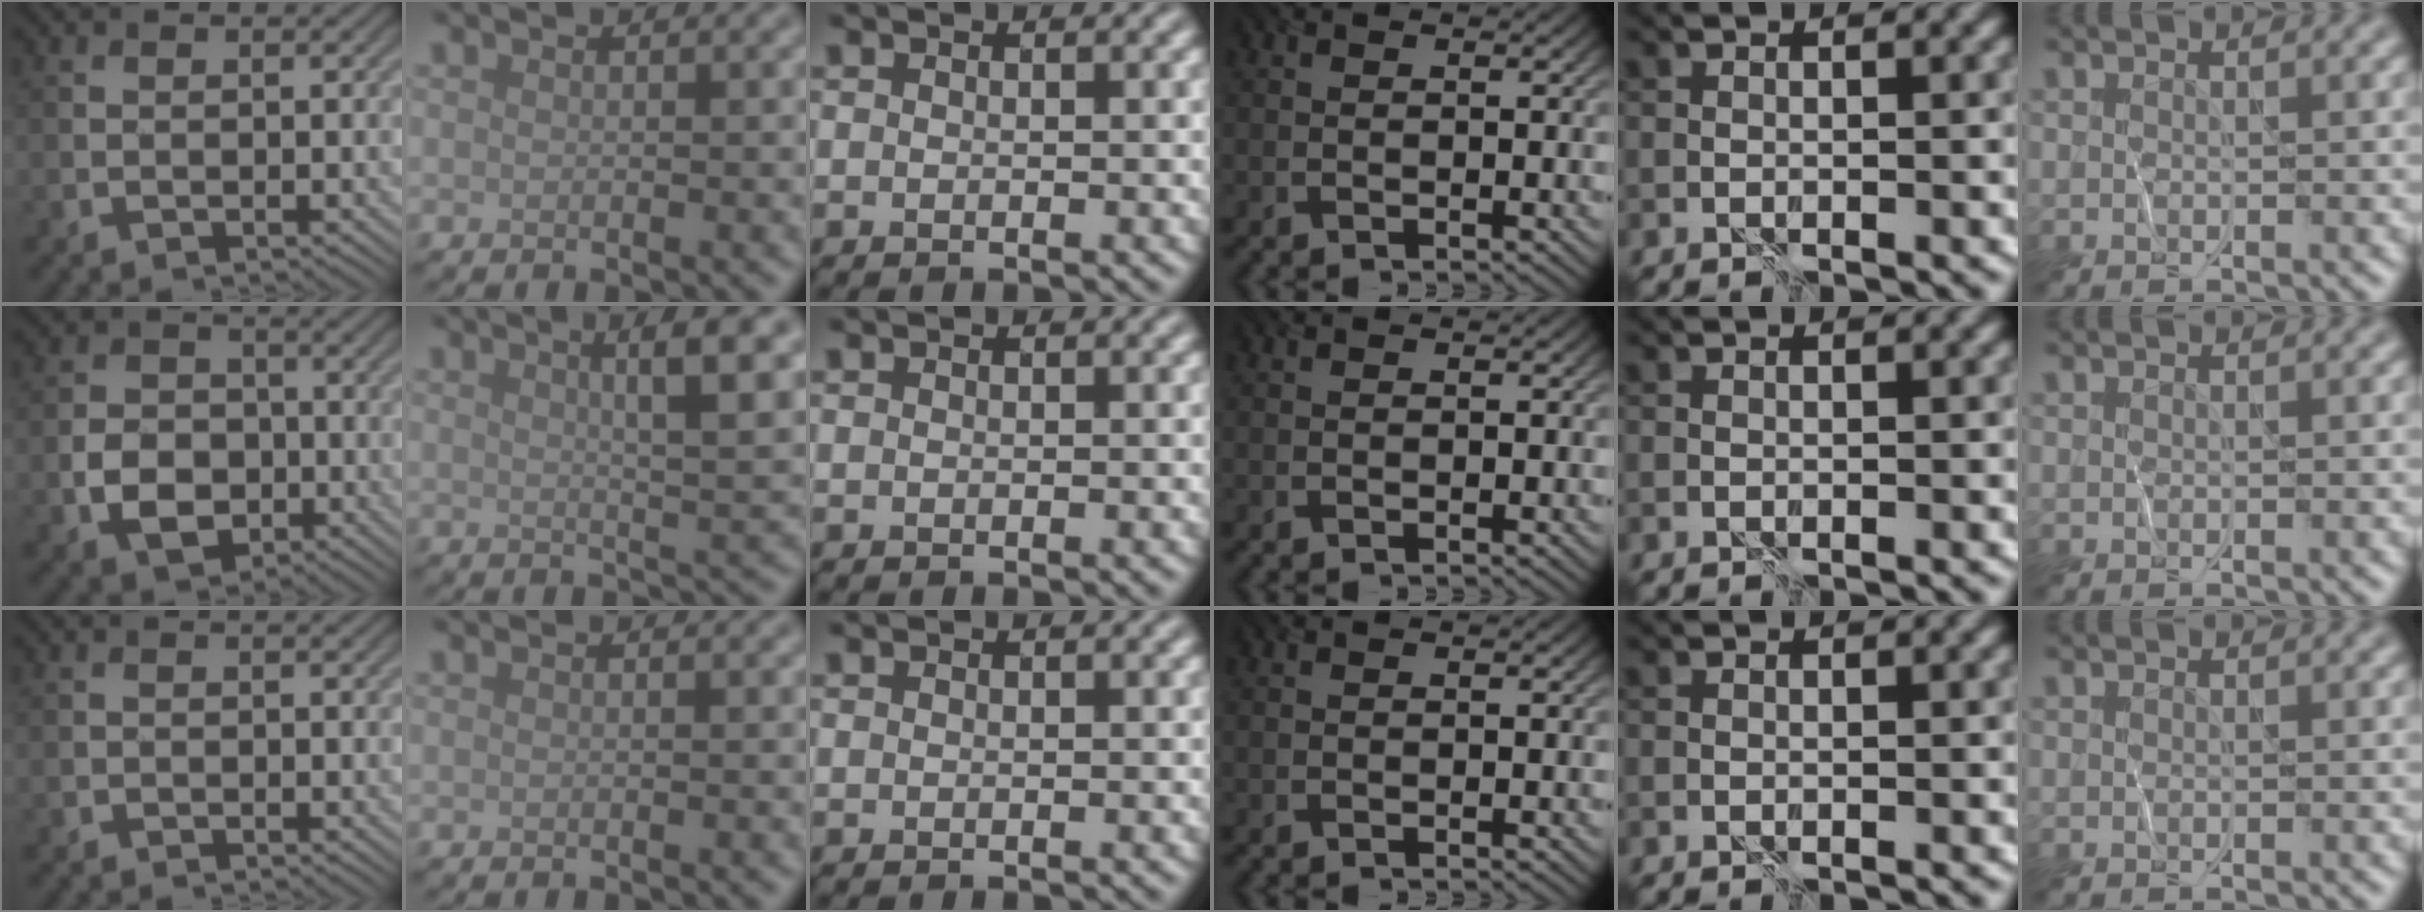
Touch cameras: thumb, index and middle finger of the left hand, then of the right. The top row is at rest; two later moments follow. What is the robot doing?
{"motion": "wrap", "object": "plastic wrap"}